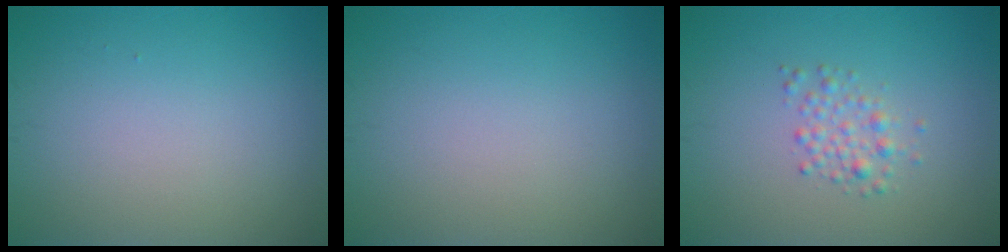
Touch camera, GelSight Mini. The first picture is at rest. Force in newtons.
{"total": 0.0}
{"total": 1.8, "press": 1.8, "slide": 0.0}